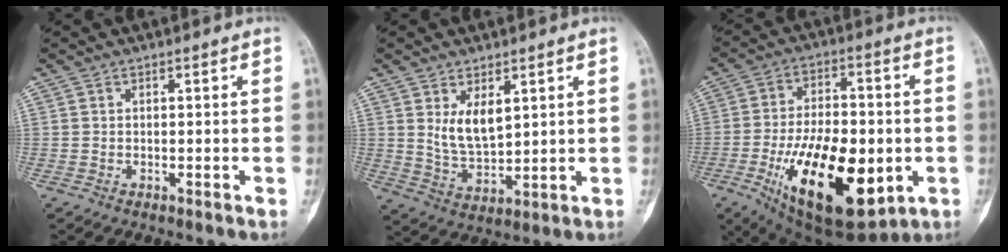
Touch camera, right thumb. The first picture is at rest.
{"total": 7.0, "force": [2.8, 3.5, 5.3], "torque": [-0.086, -0.027, 0.064]}
{"total": 24.3, "force": [-6.5, 11.6, 20.3], "torque": [-0.346, -0.004, -0.085]}